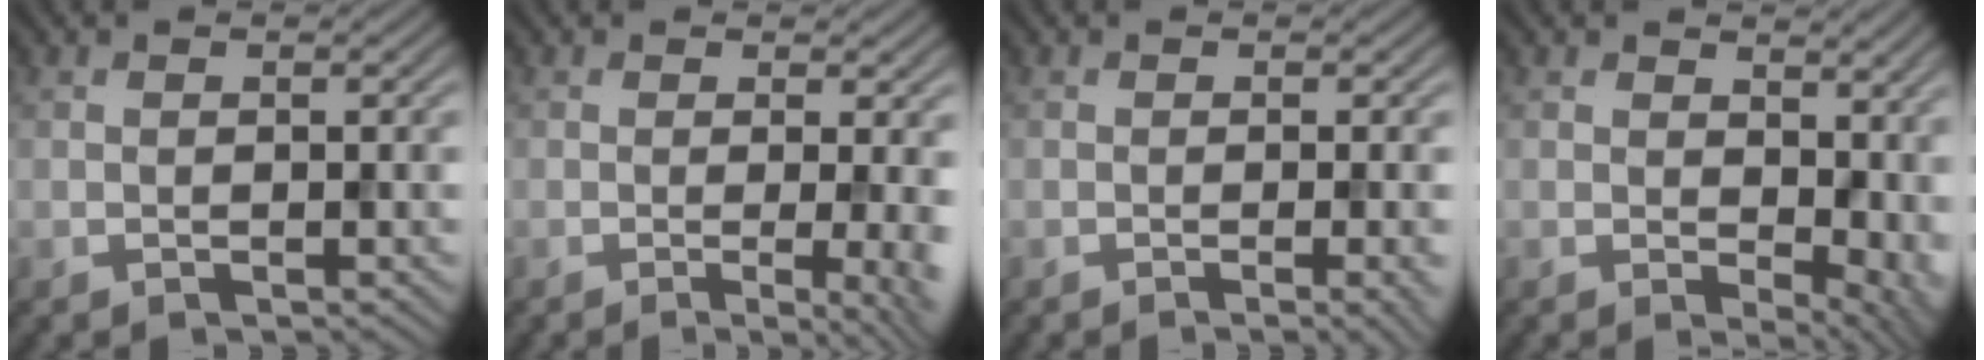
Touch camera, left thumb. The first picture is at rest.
{"total": 4.4, "force": [-0.5, 0.6, 4.3], "torque": [-0.058, -0.008, -0.009]}
{"total": 1.9, "force": [-0.6, -0.3, 1.8], "torque": [-0.021, 0.003, -0.011]}
{"total": 7.2, "force": [1.5, 4.6, 5.4], "torque": [-0.083, -0.017, 0.037]}